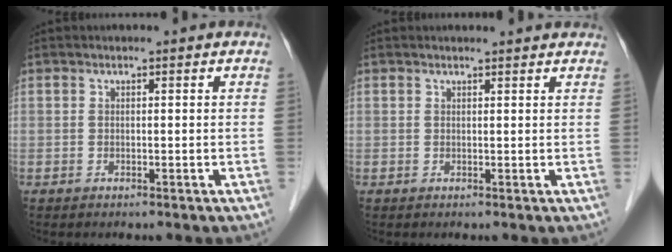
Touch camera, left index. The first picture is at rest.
{"total": 2.8, "force": [2.7, 0.3, 0.6], "torque": [-0.012, 0.005, 0.023]}